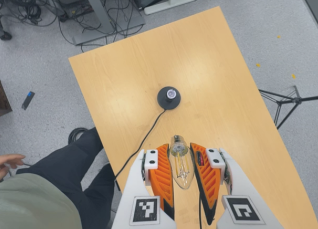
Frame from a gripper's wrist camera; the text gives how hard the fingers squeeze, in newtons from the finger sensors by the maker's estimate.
{"total": 22.8, "left": 24.9, "right": 20.7}